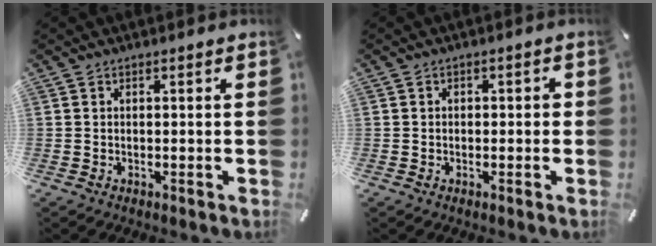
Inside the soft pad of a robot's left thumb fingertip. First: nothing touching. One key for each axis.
{"total": 1.4, "fx": -0.7, "fy": 0.9, "fz": 0.9, "tx": -0.017, "ty": 0.007, "tz": -0.015}